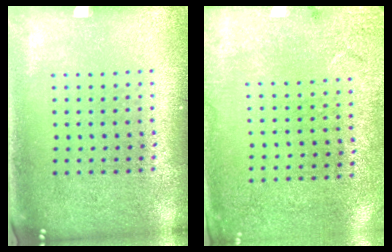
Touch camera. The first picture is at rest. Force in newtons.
{"total": 2.6, "press": 2.1, "slide": 1.6}